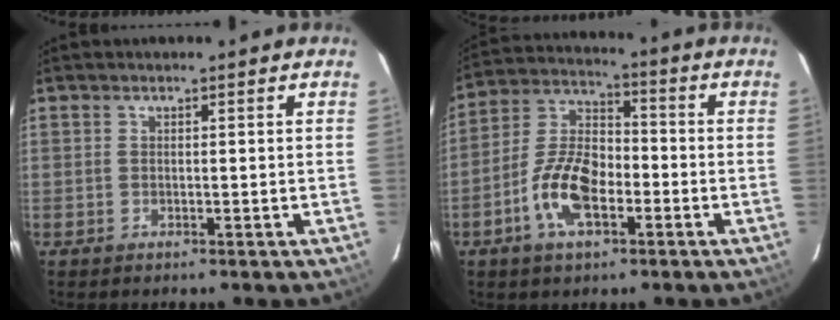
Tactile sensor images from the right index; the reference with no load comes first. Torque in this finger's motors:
{"motor_torque": [0.49, -0.02, 0.34, 0.11]}